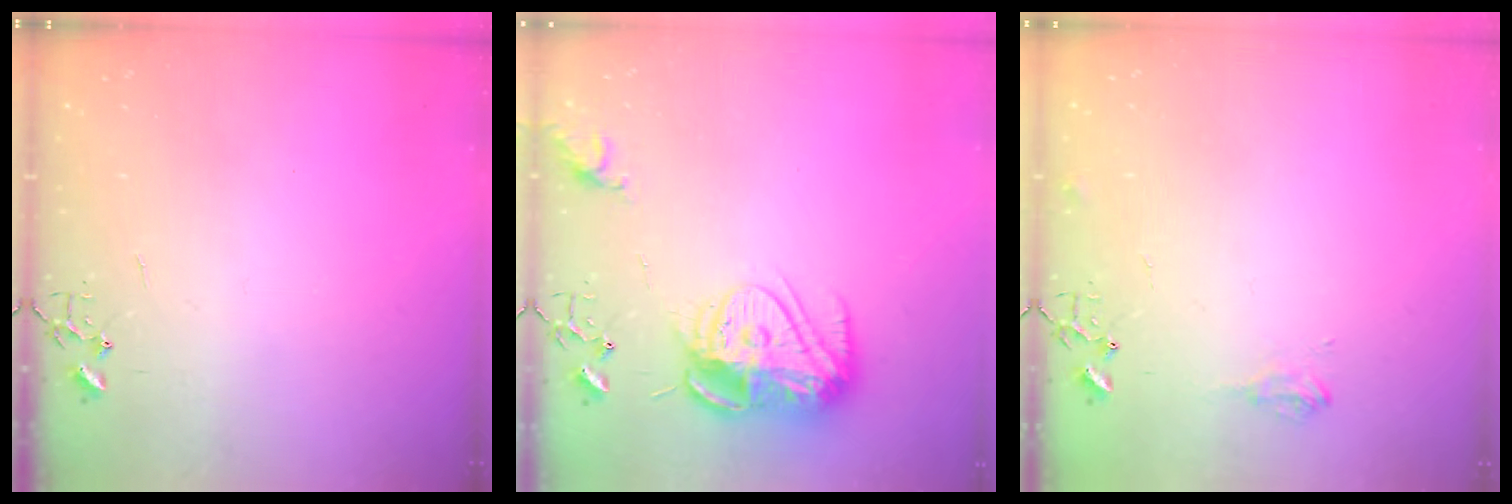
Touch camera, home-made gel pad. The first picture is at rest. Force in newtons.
{"total": 15.7, "press": 15.7, "slide": 1.0}
{"total": 7.2, "press": 7.1, "slide": 0.9}